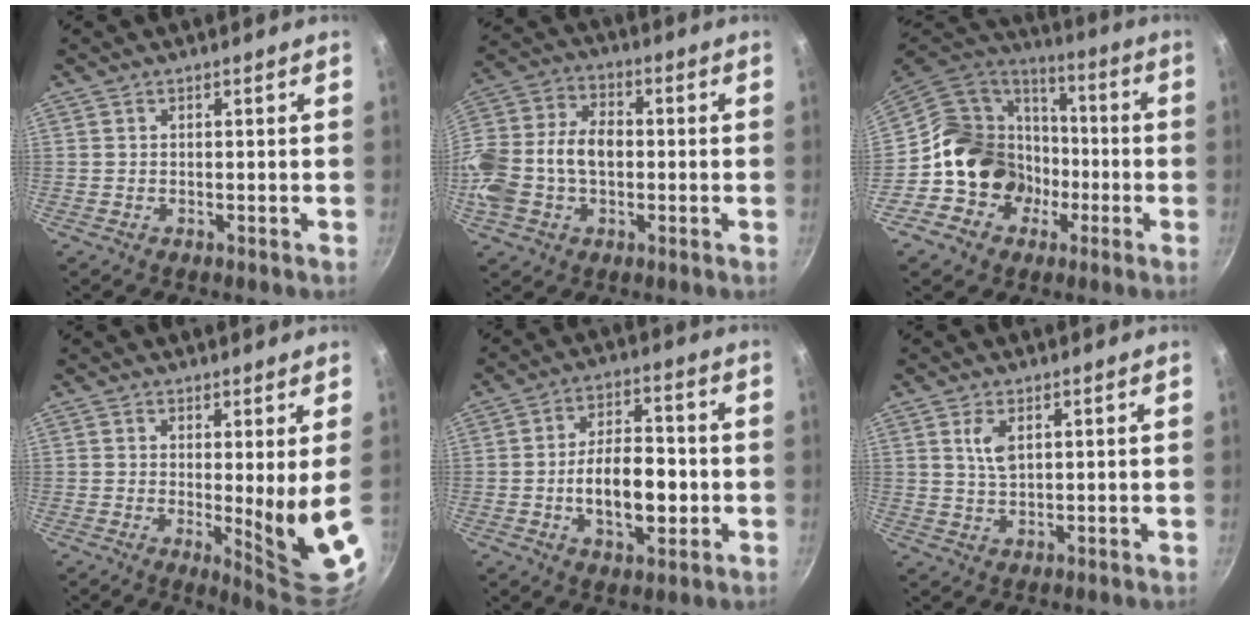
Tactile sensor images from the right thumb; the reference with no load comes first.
{"total": 16.2, "force": [-1.6, 11.3, 11.5], "torque": [-0.225, 0.043, -0.038]}
{"total": 19.2, "force": [-4.2, 16.5, 8.9], "torque": [-0.124, 0.054, -0.066]}
{"total": 10.3, "force": [0.3, 1.3, 10.2], "torque": [-0.134, -0.037, 0.009]}
{"total": 12.6, "force": [-2.1, 6.7, 10.5], "torque": [-0.150, 0.020, -0.034]}
{"total": 4.0, "force": [1.6, 1.9, 3.1], "torque": [-0.057, -0.010, 0.033]}